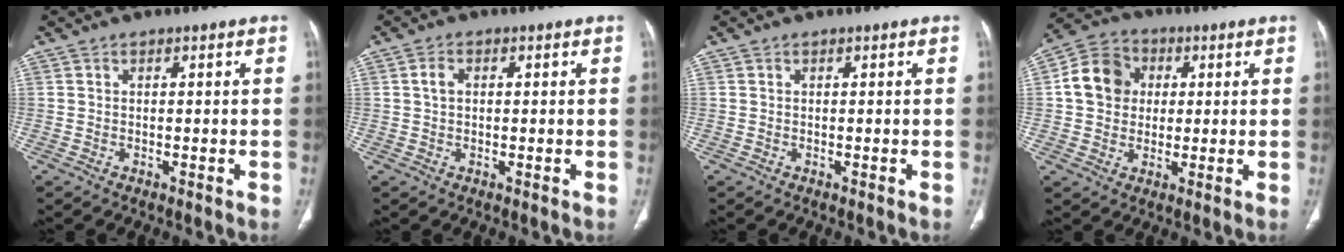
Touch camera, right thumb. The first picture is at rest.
{"total": 2.4, "force": [0.5, 1.5, 1.7], "torque": [-0.034, 0.006, 0.011]}
{"total": 0.0}
{"total": 10.1, "force": [1.3, 8.8, 4.8], "torque": [-0.069, 0.013, 0.013]}